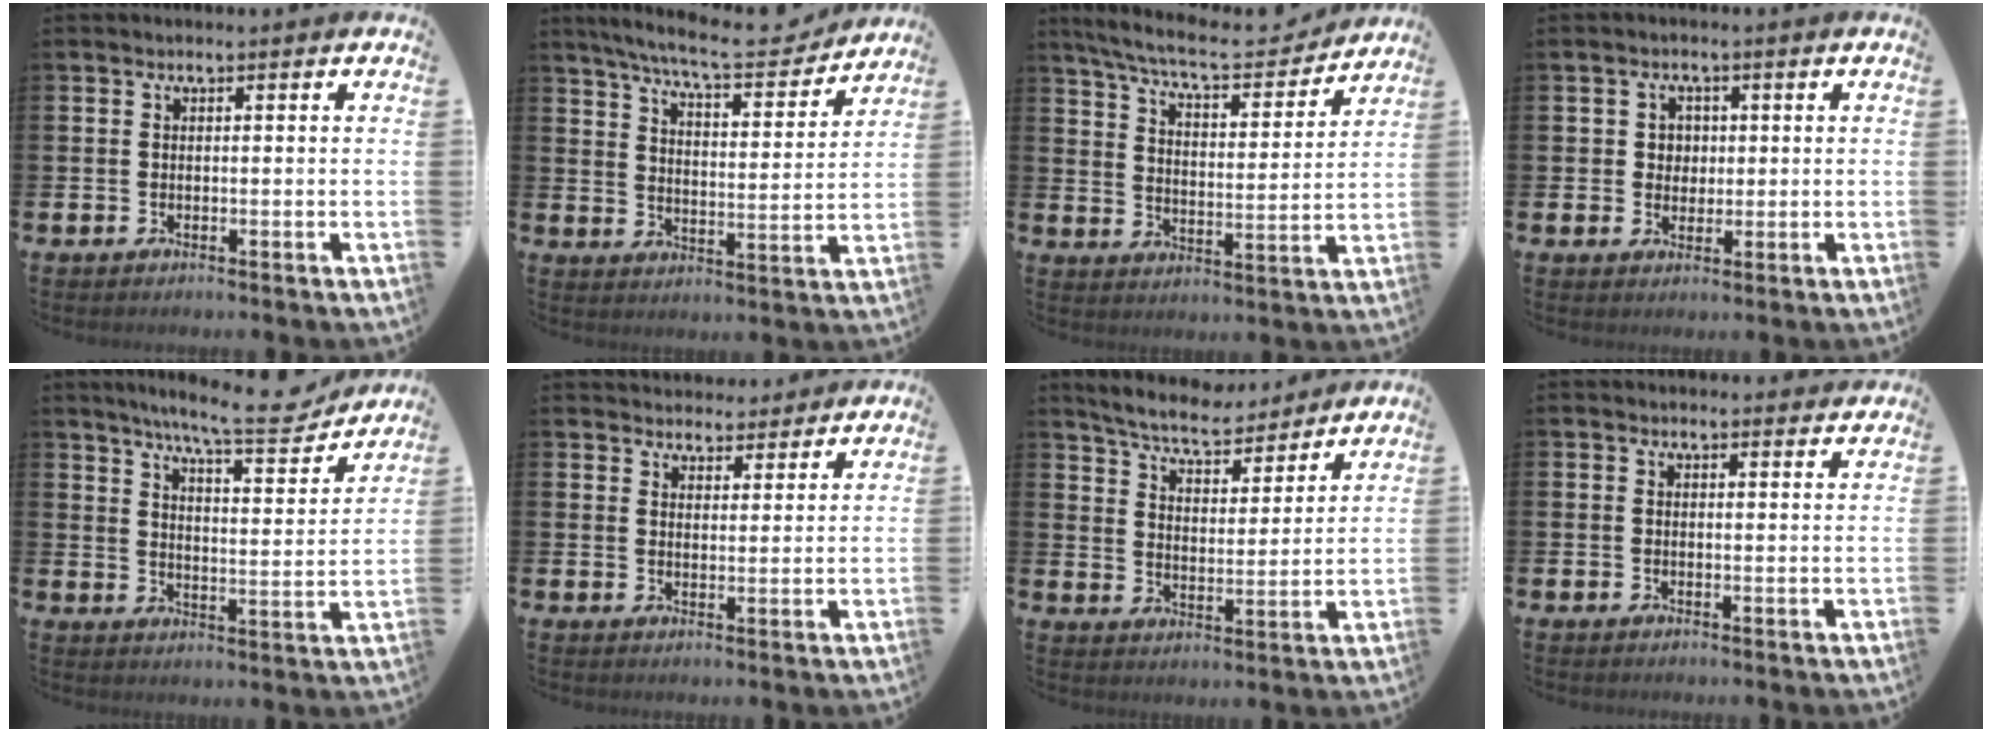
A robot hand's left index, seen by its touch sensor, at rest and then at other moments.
{"total": 8.5, "force": [7.8, 0.8, 3.2], "torque": [-0.080, -0.048, 0.134]}
{"total": 8.4, "force": [7.6, 1.5, 3.1], "torque": [-0.091, -0.048, 0.130]}
{"total": 2.5, "force": [0.8, 2.3, 0.6], "torque": [-0.004, 0.005, 0.007]}
{"total": 9.3, "force": [8.3, 0.7, 4.1], "torque": [-0.088, -0.050, 0.141]}
{"total": 3.9, "force": [3.8, 0.9, -0.5], "torque": [0.000, -0.019, 0.069]}
{"total": 7.1, "force": [6.7, 1.4, 1.8], "torque": [-0.061, -0.040, 0.116]}
{"total": 1.3, "force": [1.3, 0.1, 0.1], "torque": [0.003, -0.006, 0.023]}